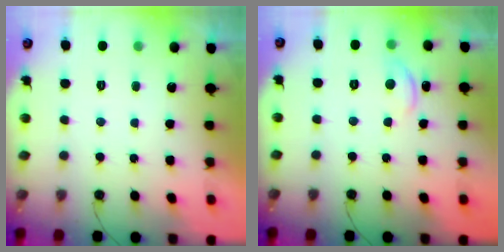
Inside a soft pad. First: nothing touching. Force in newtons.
{"total": 7.5, "press": 7.5, "slide": 0.7}